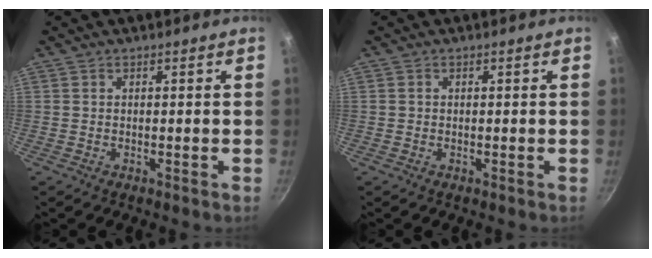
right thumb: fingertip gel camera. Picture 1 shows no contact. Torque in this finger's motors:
{"motor_torque": [-0.51, 0.16, -0.09, 0.09, 0.03]}